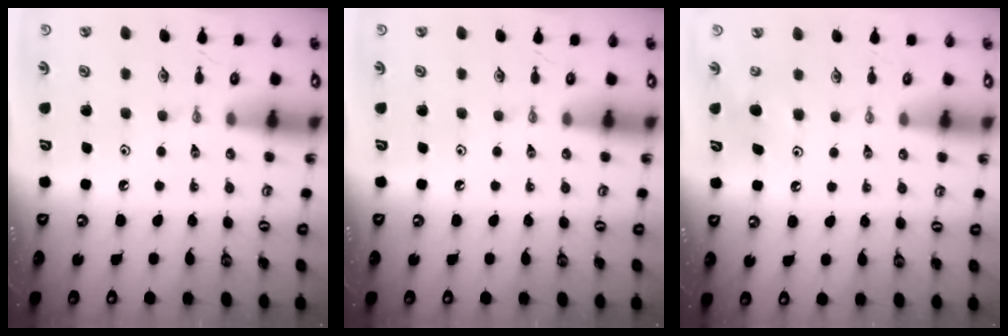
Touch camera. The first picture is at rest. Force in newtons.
{"total": 0.0}
{"total": 4.8, "press": 4.8, "slide": 0.5}